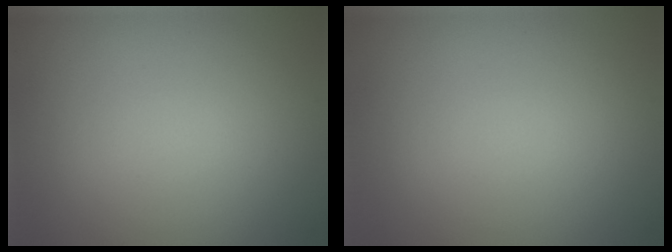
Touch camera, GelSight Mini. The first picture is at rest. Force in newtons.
{"total": 0.0}